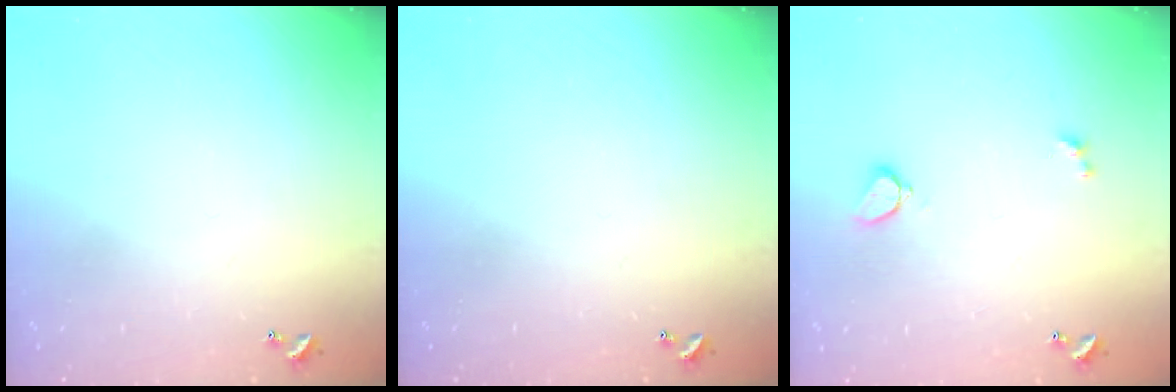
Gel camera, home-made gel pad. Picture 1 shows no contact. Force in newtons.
{"total": 0.0}
{"total": 3.2, "press": 3.0, "slide": 1.0}